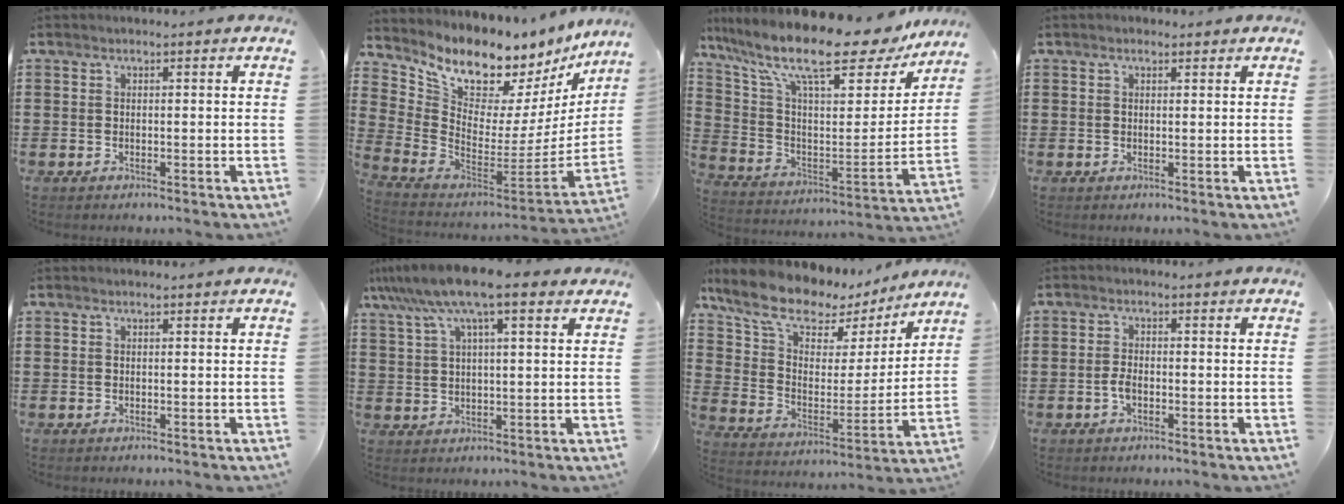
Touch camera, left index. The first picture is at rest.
{"total": 7.9, "force": [7.0, 2.9, 2.3], "torque": [-0.076, -0.079, 0.118]}
{"total": 16.1, "force": [11.7, 3.6, 10.5], "torque": [-0.217, -0.072, 0.191]}
{"total": 0.9, "force": [0.6, 0.5, 0.5], "torque": [-0.010, 0.004, 0.011]}
{"total": 0.0}
{"total": 10.5, "force": [7.0, 2.0, 7.6], "torque": [-0.164, -0.004, 0.125]}
{"total": 11.0, "force": [8.8, 4.7, 4.6], "torque": [-0.118, -0.052, 0.156]}
{"total": 2.3, "force": [-0.6, 1.0, 1.9], "torque": [-0.052, -0.004, -0.017]}